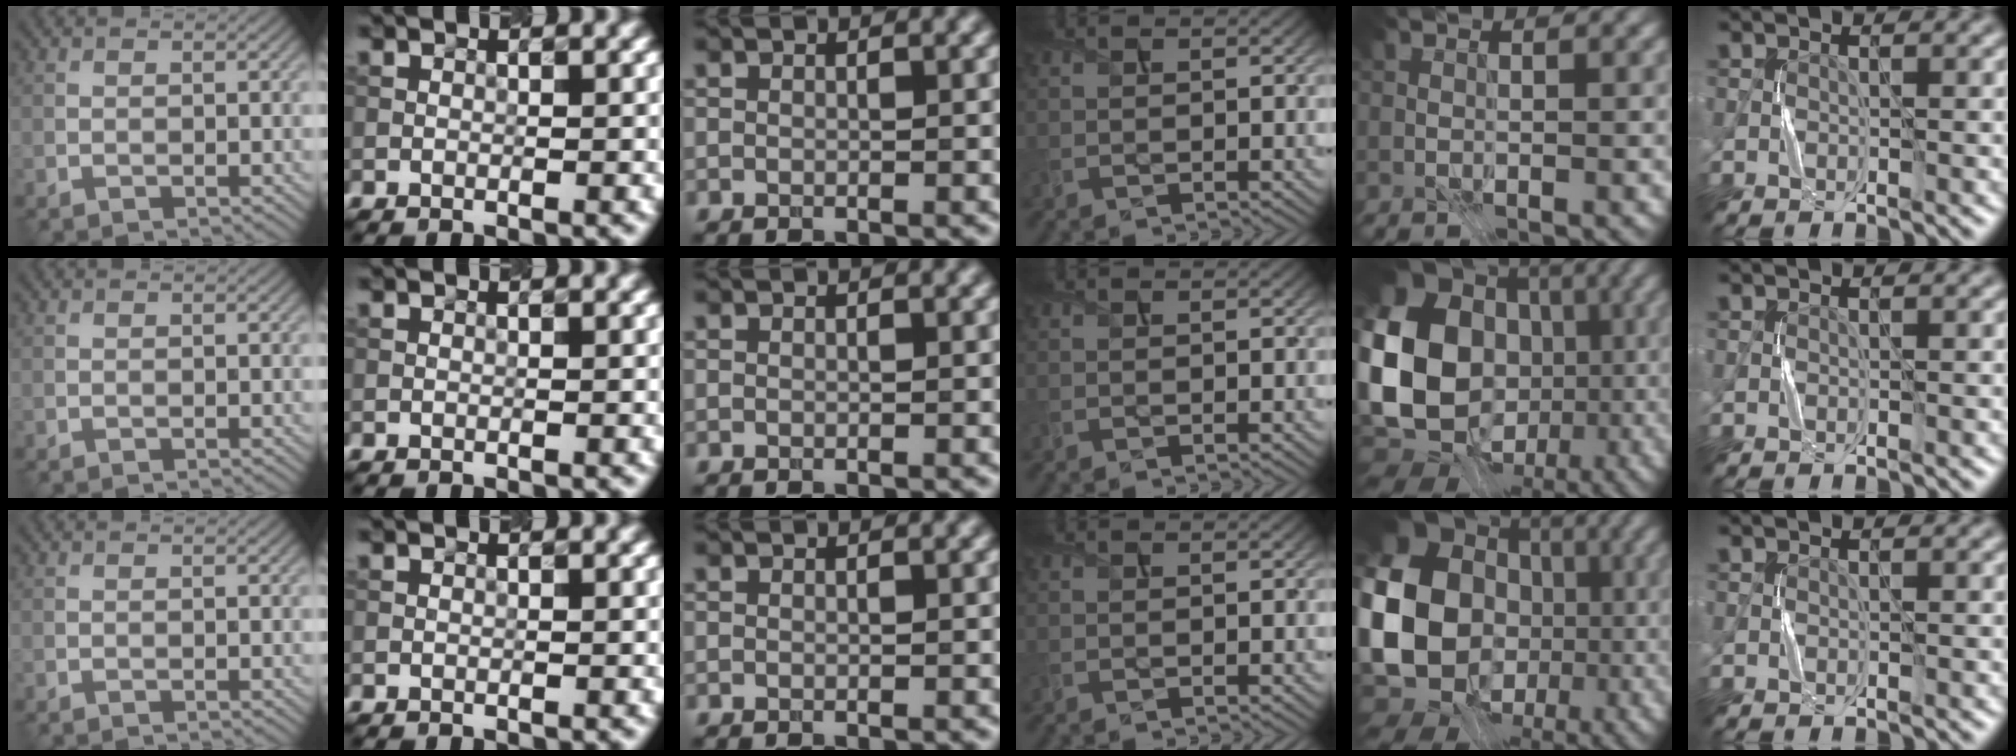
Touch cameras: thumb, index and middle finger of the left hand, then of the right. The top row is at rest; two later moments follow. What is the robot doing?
{"motion": "press", "object": "sticker"}